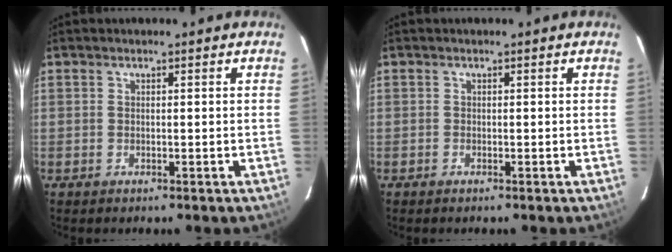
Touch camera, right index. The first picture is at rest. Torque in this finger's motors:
{"motor_torque": [0.01, 0.01, 0.00, 0.00]}